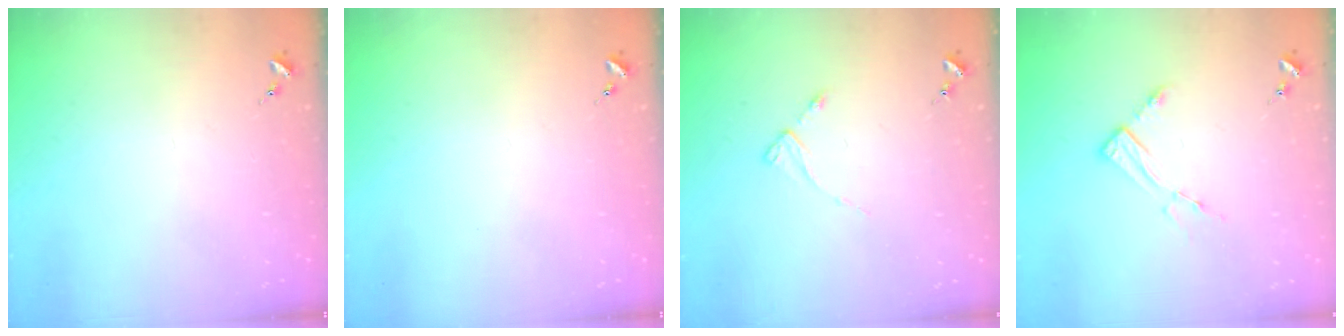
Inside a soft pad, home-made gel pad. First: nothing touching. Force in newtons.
{"total": 0.0}
{"total": 2.8, "press": 2.8, "slide": 0.3}
{"total": 6.2, "press": 6.2, "slide": 0.4}